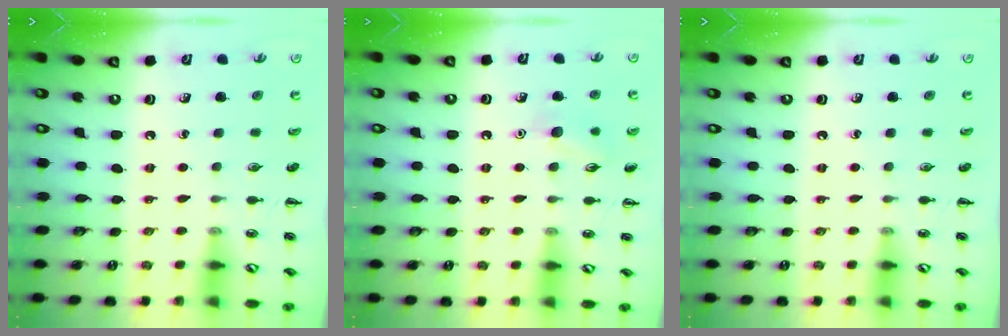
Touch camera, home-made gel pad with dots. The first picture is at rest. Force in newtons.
{"total": 7.5, "press": 7.3, "slide": 1.6}
{"total": 0.0}